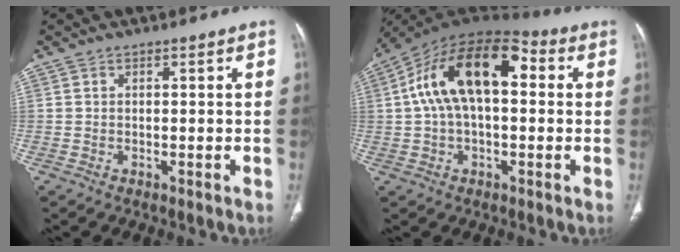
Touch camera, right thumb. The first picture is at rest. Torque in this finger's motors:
{"motor_torque": [1.13, 1.18, 1.82, 0.30, 0.32]}